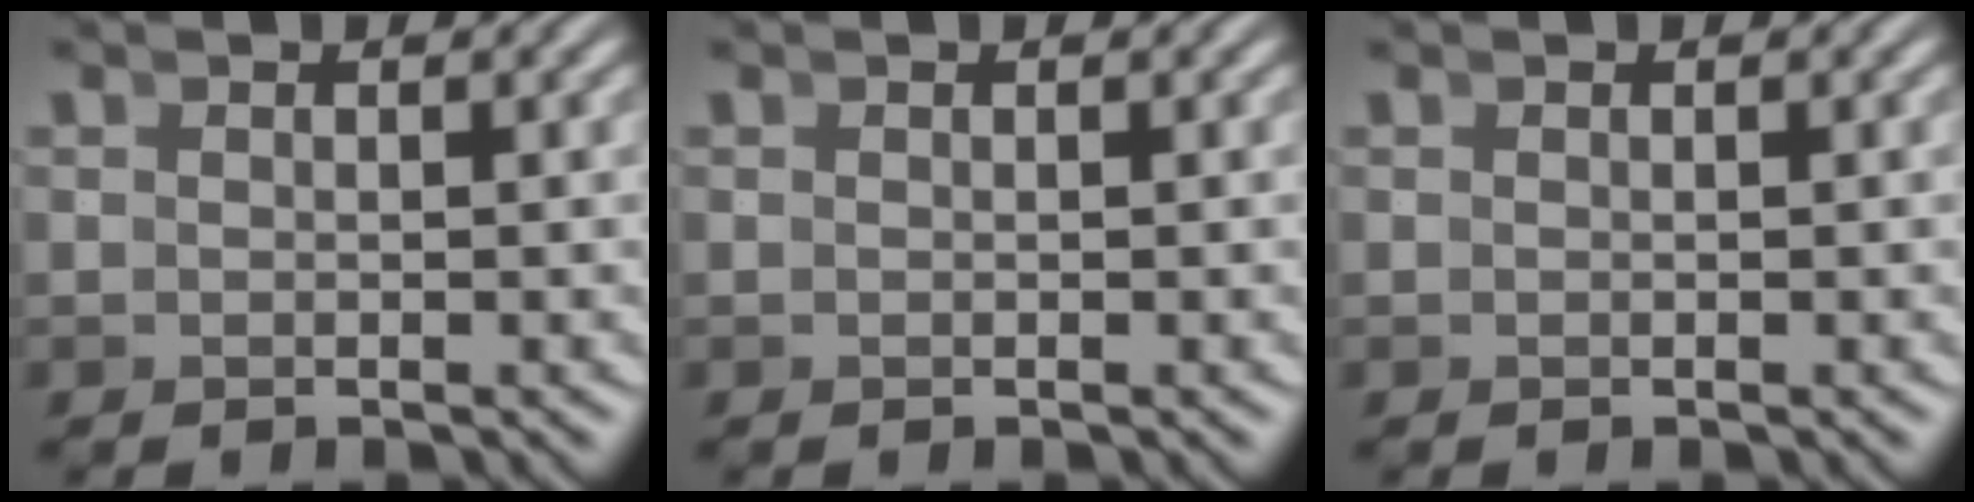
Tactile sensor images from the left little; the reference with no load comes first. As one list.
[{"total": 0.0}, {"total": 0.0}]